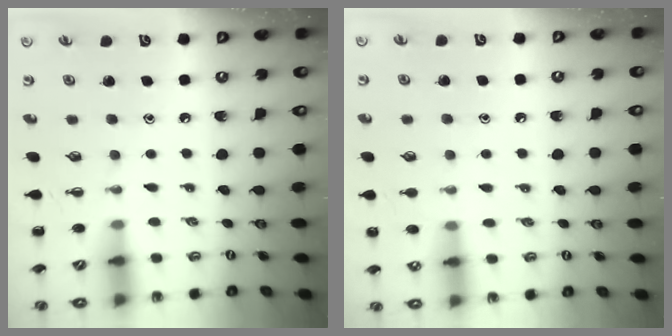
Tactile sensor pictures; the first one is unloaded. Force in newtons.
{"total": 7.8, "press": 7.5, "slide": 2.3}